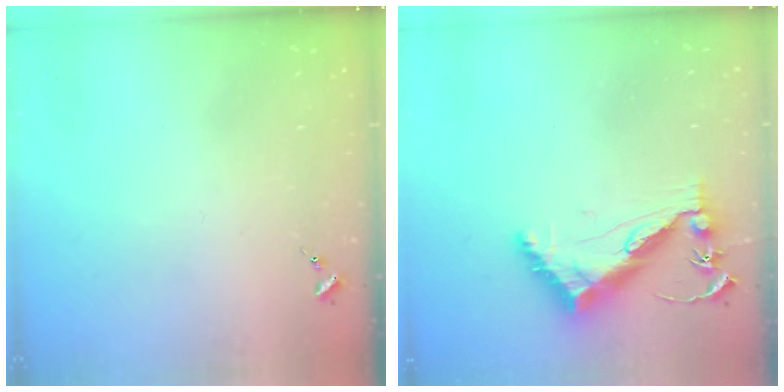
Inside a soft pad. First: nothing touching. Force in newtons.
{"total": 12.8, "press": 12.8, "slide": 0.8}